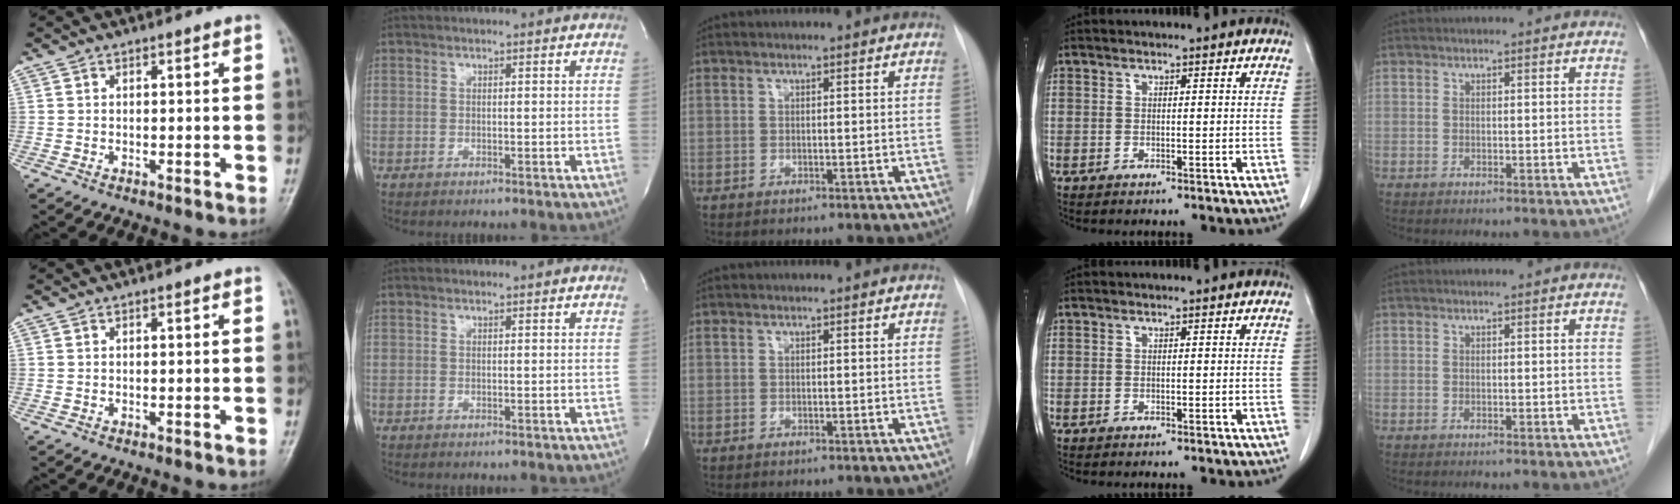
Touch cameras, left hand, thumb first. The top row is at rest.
{}